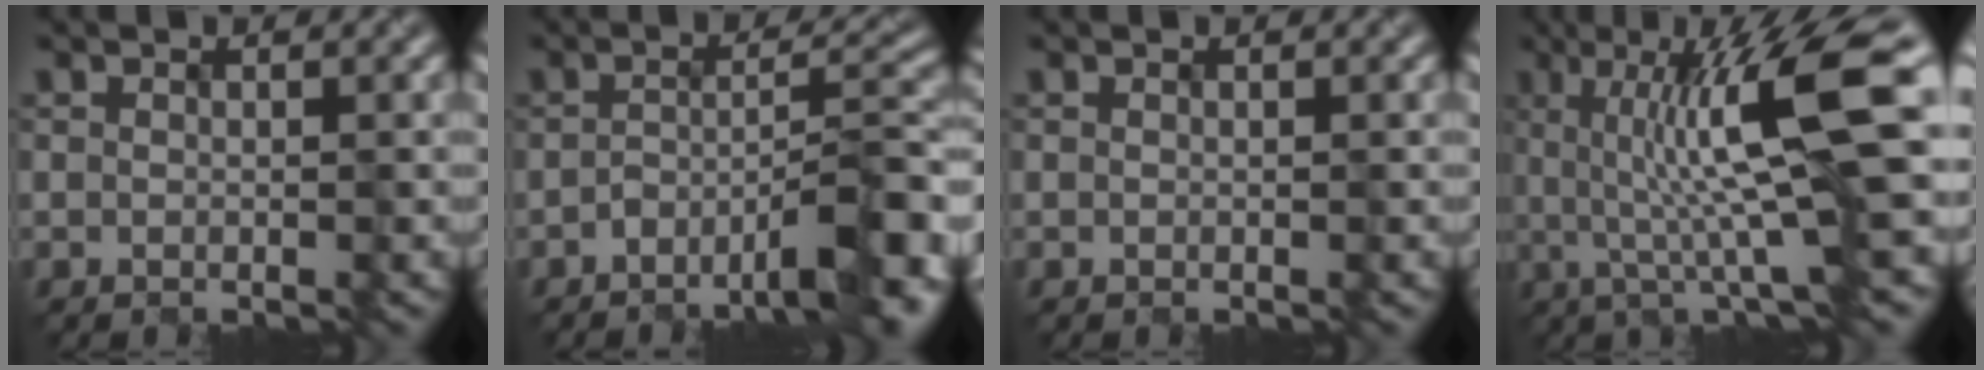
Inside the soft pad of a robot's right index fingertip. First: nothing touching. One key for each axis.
{"total": 7.4, "fx": -3.7, "fy": 1.6, "fz": 6.2, "tx": -0.086, "ty": 0.016, "tz": -0.058}
{"total": 0.0}
{"total": 10.8, "fx": 1.2, "fy": 2.0, "fz": 10.5, "tx": -0.160, "ty": 0.003, "tz": 0.027}